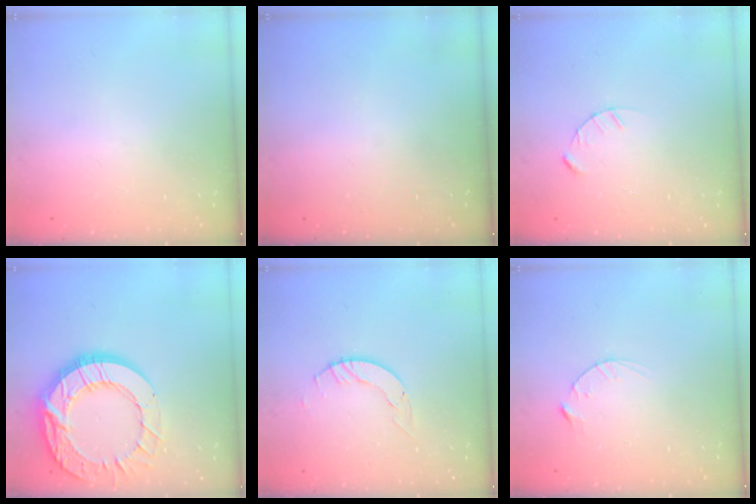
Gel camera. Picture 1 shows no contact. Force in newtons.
{"total": 0.0}
{"total": 2.4, "press": 2.4, "slide": 0.3}
{"total": 22.1, "press": 22.0, "slide": 2.0}
{"total": 3.9, "press": 3.9, "slide": 0.4}
{"total": 2.5, "press": 2.5, "slide": 0.4}